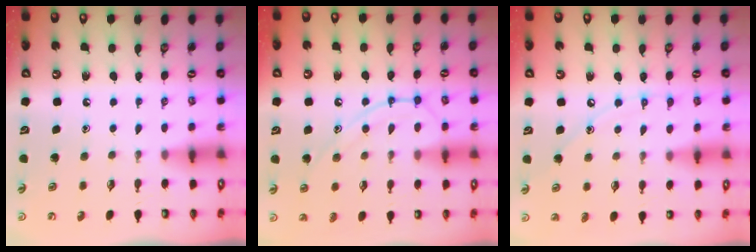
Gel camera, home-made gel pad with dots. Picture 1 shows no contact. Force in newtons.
{"total": 11.5, "press": 11.5, "slide": 0.5}
{"total": 6.5, "press": 6.5, "slide": 0.5}